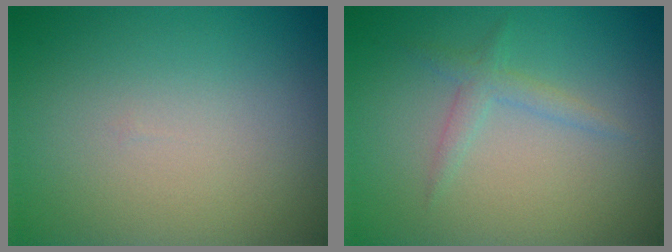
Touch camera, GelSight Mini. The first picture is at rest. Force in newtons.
{"total": 1.6, "press": 1.6, "slide": 0.1}